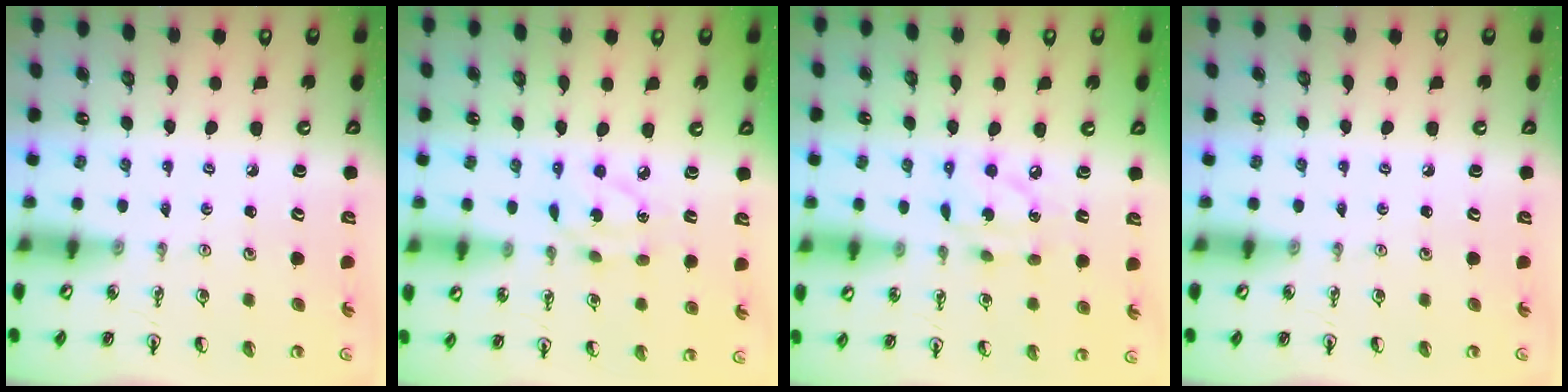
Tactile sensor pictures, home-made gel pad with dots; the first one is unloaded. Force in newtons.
{"total": 5.3, "press": 5.3, "slide": 0.3}
{"total": 7.9, "press": 7.9, "slide": 0.2}
{"total": 0.0}